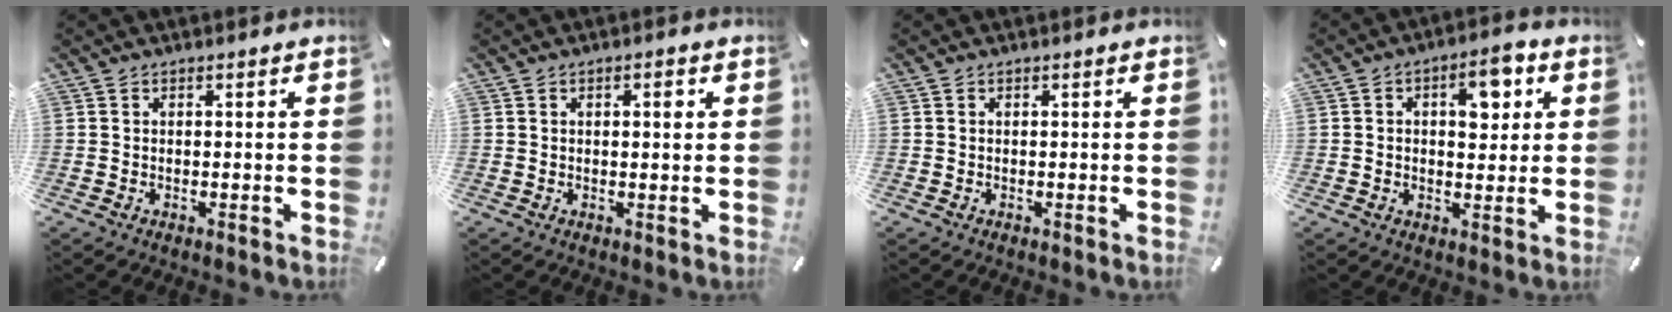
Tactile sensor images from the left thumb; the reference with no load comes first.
{"total": 2.1, "force": [0.6, 0.8, 1.9], "torque": [-0.022, -0.001, 0.004]}
{"total": 0.0}
{"total": 8.5, "force": [2.3, 4.8, 6.6], "torque": [-0.082, -0.003, 0.031]}